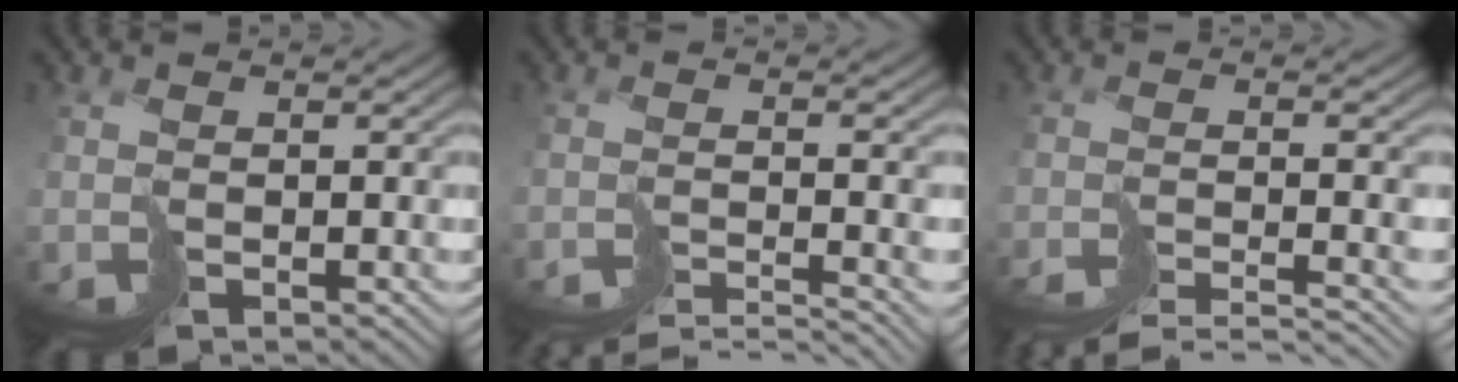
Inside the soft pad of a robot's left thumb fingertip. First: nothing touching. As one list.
[{"total": 5.4, "force": [-5.3, -0.7, 1.2], "torque": [-0.007, -0.001, -0.081]}, {"total": 6.2, "force": [-5.9, -0.6, 1.9], "torque": [-0.018, 0.001, -0.088]}]